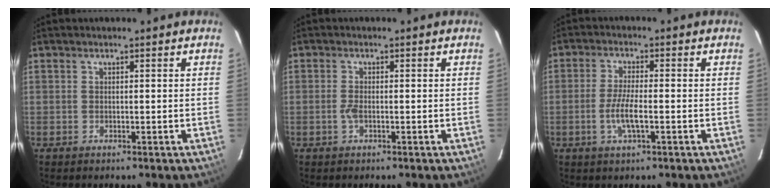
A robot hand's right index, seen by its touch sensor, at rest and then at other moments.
{"total": 1.8, "force": [-0.5, 0.7, 1.5], "torque": [-0.035, -0.001, -0.011]}
{"total": 5.6, "force": [-1.7, 1.0, 5.2], "torque": [-0.105, -0.005, -0.033]}